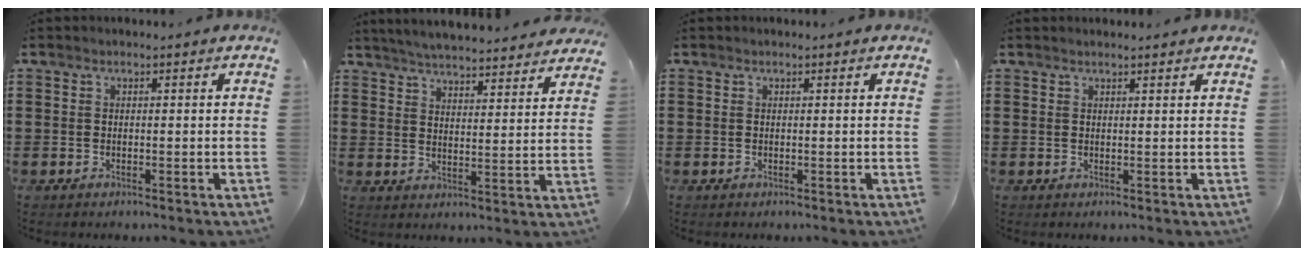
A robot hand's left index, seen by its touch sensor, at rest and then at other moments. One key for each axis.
{"total": 5.2, "fx": 5.1, "fy": -0.4, "fz": 0.7, "tx": -0.036, "ty": -0.032, "tz": 0.089}
{"total": 0.0}
{"total": 1.0, "fx": 0.9, "fy": 0.0, "fz": 0.3, "tx": -0.007, "ty": -0.001, "tz": 0.019}